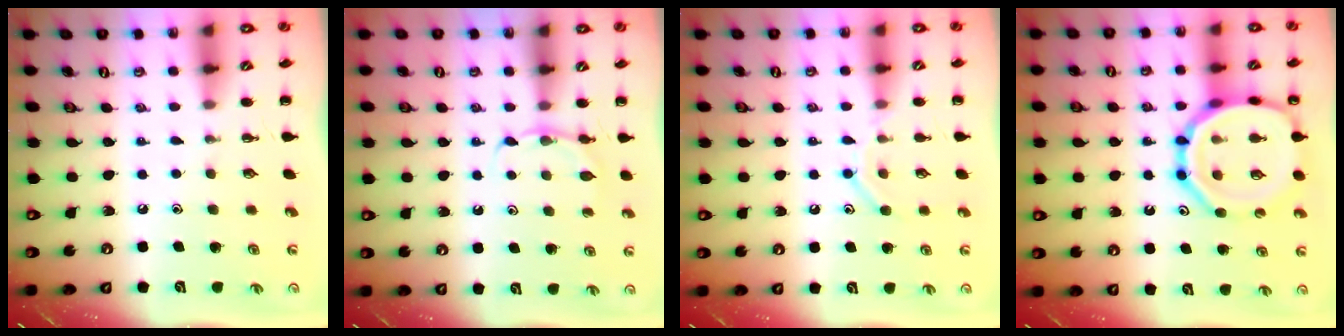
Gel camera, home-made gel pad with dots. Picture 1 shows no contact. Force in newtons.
{"total": 5.5, "press": 5.2, "slide": 1.5}
{"total": 9.5, "press": 9.4, "slide": 1.4}
{"total": 18.9, "press": 18.8, "slide": 2.1}